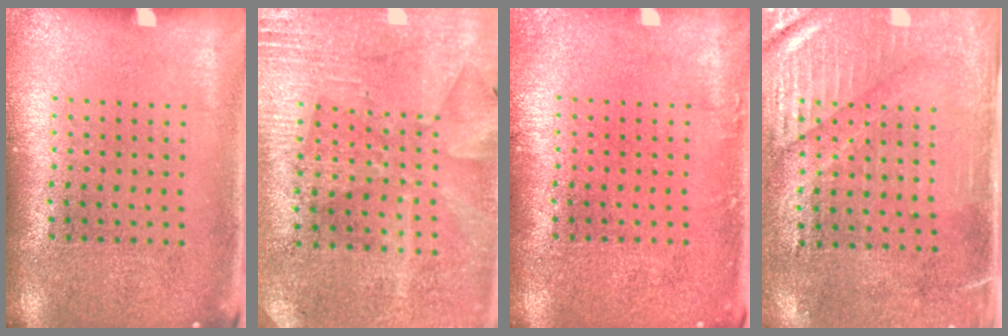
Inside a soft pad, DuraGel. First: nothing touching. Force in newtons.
{"total": 2.9, "press": 2.8, "slide": 0.8}
{"total": 0.7, "press": 0.7, "slide": 0.1}
{"total": 3.0, "press": 2.6, "slide": 1.5}